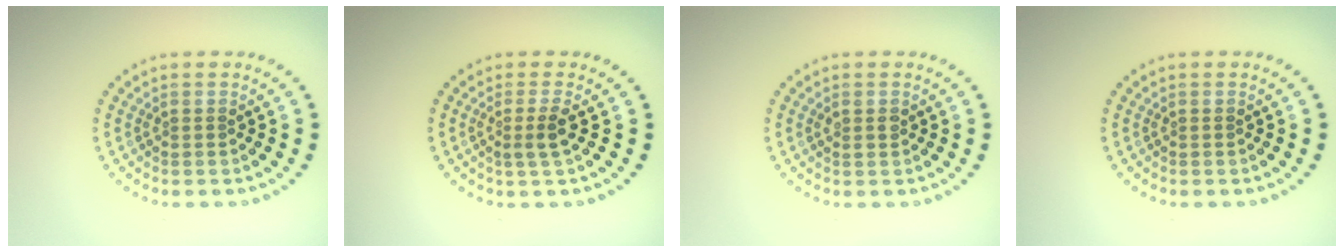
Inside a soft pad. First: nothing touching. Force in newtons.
{"total": 1.8, "press": 1.4, "slide": 1.1}
{"total": 0.9, "press": 0.8, "slide": 0.3}
{"total": 0.0}